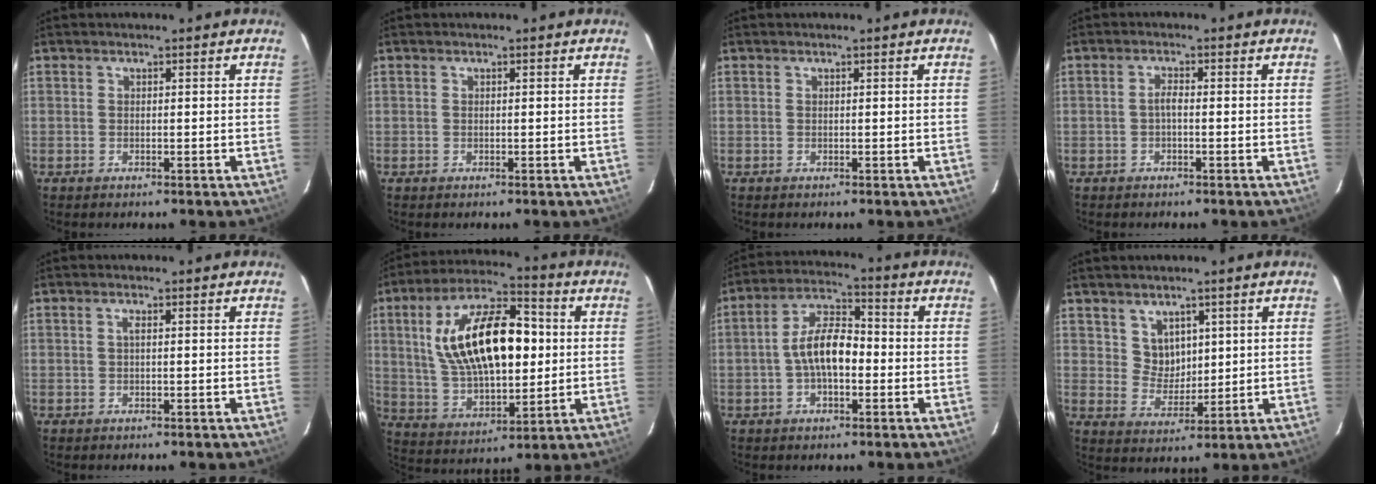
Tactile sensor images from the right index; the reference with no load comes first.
{"total": 0.0}
{"total": 0.0}
{"total": 1.4, "force": [-0.5, 0.3, 1.3], "torque": [-0.026, 0.006, -0.011]}
{"total": 0.8, "force": [0.1, 0.0, 0.8], "torque": [-0.015, 0.004, -0.001]}
{"total": 21.6, "force": [3.5, 10.4, 18.6], "torque": [-0.344, 0.025, 0.073]}
{"total": 8.8, "force": [-1.5, 4.2, 7.6], "torque": [-0.150, 0.021, -0.028]}
{"total": 5.3, "force": [2.7, 4.2, 1.6], "torque": [-0.021, 0.004, 0.060]}